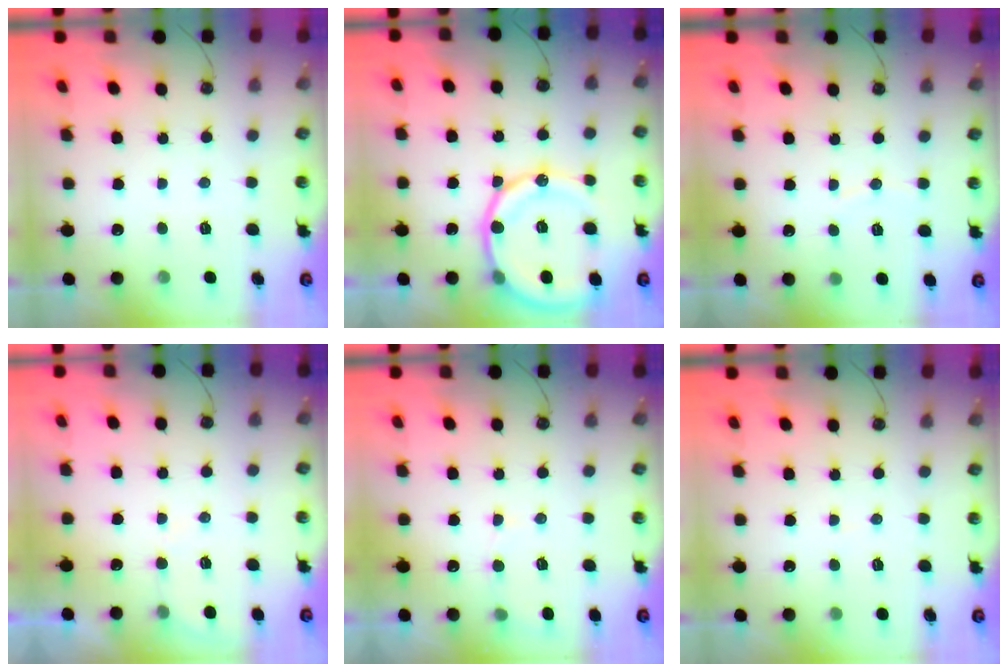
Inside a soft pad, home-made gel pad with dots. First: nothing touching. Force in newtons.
{"total": 17.4, "press": 17.0, "slide": 3.7}
{"total": 3.2, "press": 3.1, "slide": 0.3}
{"total": 2.8, "press": 2.8, "slide": 0.2}
{"total": 4.7, "press": 4.6, "slide": 0.8}
{"total": 3.5, "press": 3.5, "slide": 0.4}